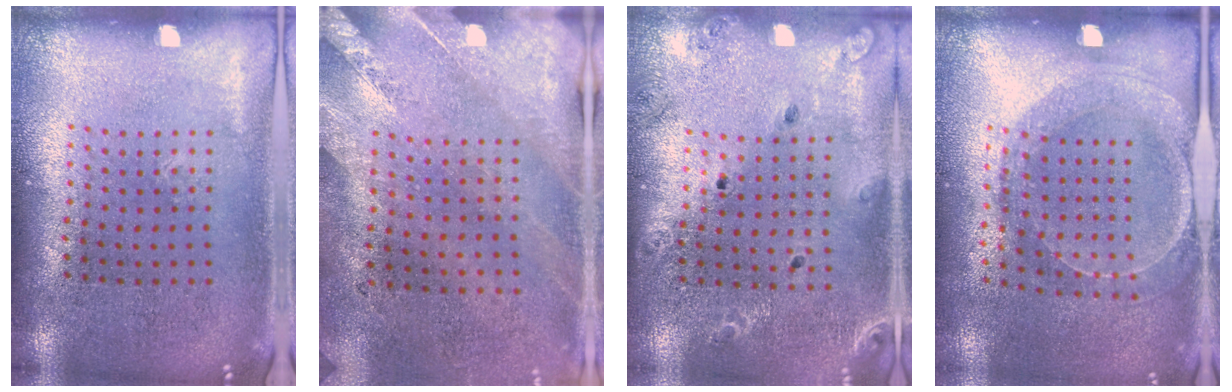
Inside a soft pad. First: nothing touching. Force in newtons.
{"total": 2.4, "press": 2.1, "slide": 1.3}
{"total": 1.4, "press": 1.4, "slide": 0.1}
{"total": 1.6, "press": 1.5, "slide": 0.4}